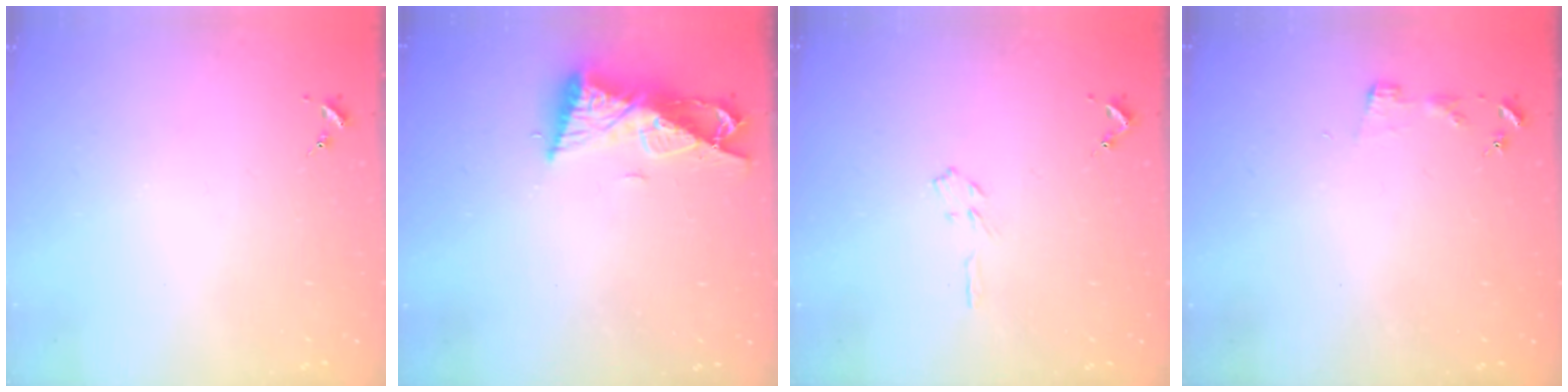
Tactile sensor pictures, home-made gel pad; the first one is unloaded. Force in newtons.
{"total": 9.7, "press": 9.7, "slide": 0.7}
{"total": 3.2, "press": 3.1, "slide": 0.4}
{"total": 2.9, "press": 2.9, "slide": 0.3}